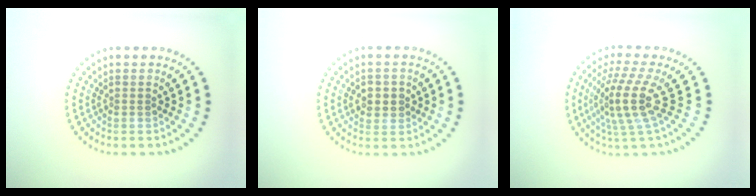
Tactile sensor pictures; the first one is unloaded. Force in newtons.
{"total": 2.4, "press": 2.3, "slide": 0.6}
{"total": 4.6, "press": 3.5, "slide": 3.1}